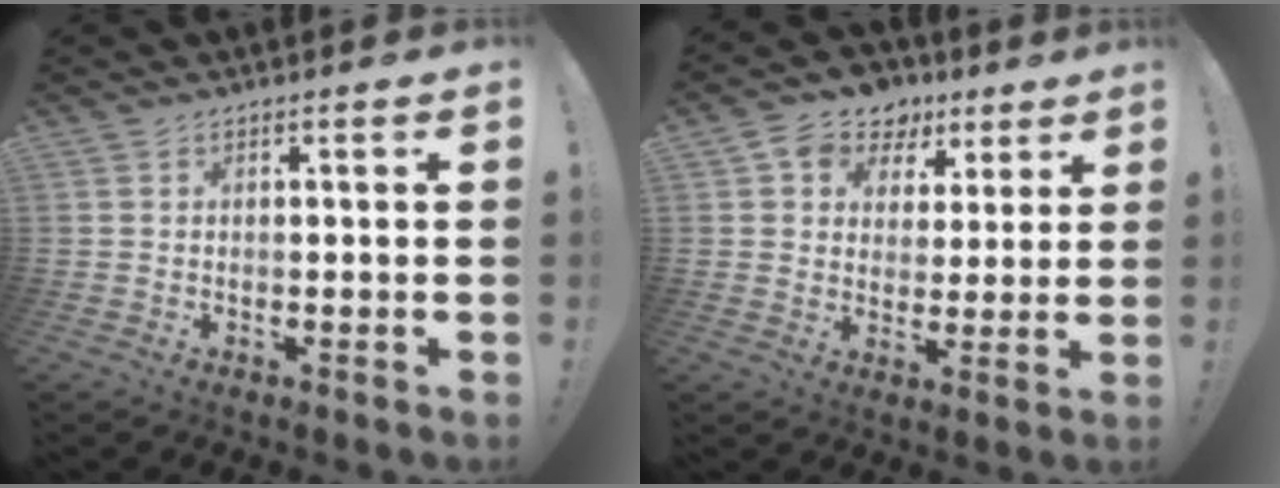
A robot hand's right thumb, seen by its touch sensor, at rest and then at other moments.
{"total": 8.9, "force": [4.6, 7.2, 2.3], "torque": [-0.037, -0.027, 0.091]}